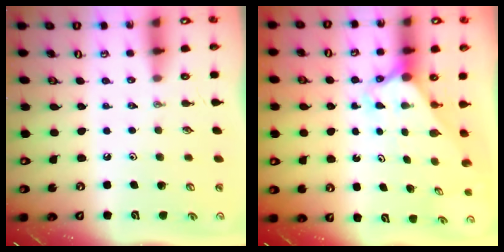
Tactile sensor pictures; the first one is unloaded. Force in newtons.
{"total": 2.6, "press": 2.6, "slide": 0.2}